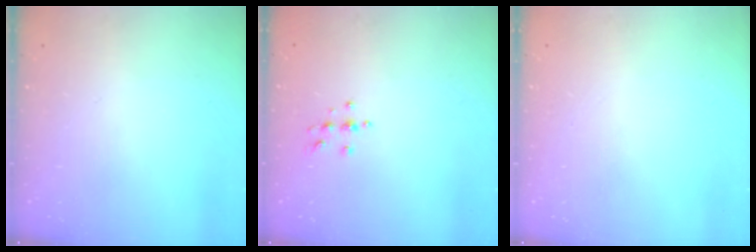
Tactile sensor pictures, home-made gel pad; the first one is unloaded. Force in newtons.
{"total": 5.4, "press": 5.4, "slide": 0.7}
{"total": 0.0}